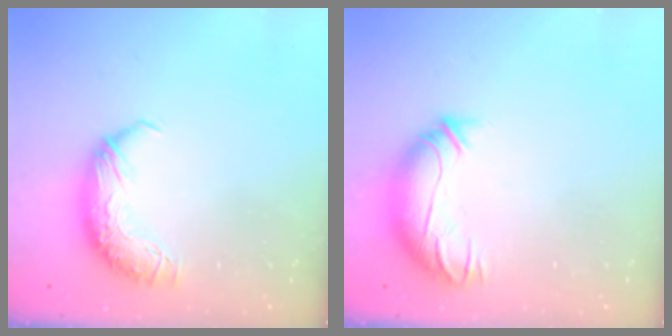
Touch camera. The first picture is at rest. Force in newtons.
{"total": 3.7, "press": 2.6, "slide": 2.6}